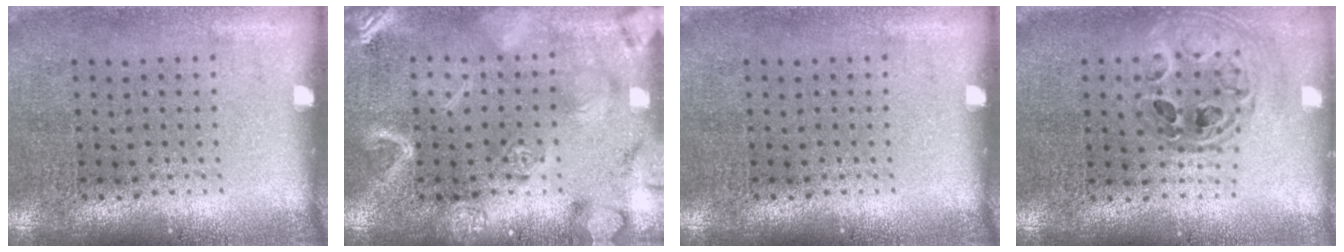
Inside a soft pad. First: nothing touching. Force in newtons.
{"total": 4.7, "press": 4.7, "slide": 0.5}
{"total": 0.0}
{"total": 0.8, "press": 0.8, "slide": 0.1}